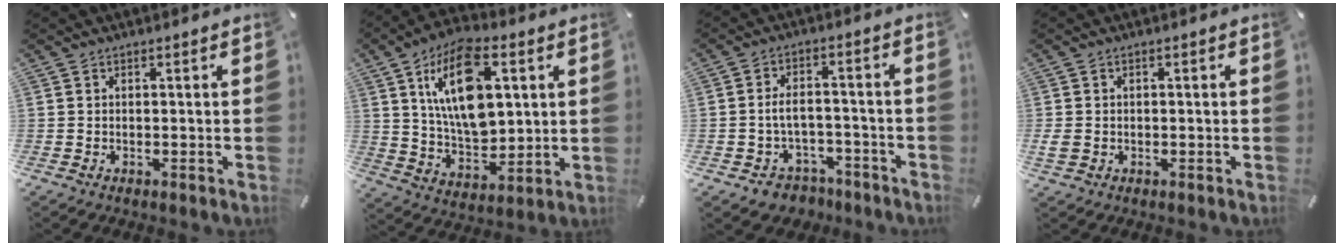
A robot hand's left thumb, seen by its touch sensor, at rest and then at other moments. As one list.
[{"total": 17.8, "force": [5.8, 10.6, 13.1], "torque": [-0.250, -0.005, 0.095]}, {"total": 6.7, "force": [-2.0, 5.4, 3.5], "torque": [-0.061, 0.021, -0.035]}, {"total": 2.3, "force": [-0.4, 1.7, 1.5], "torque": [-0.032, 0.002, -0.009]}]